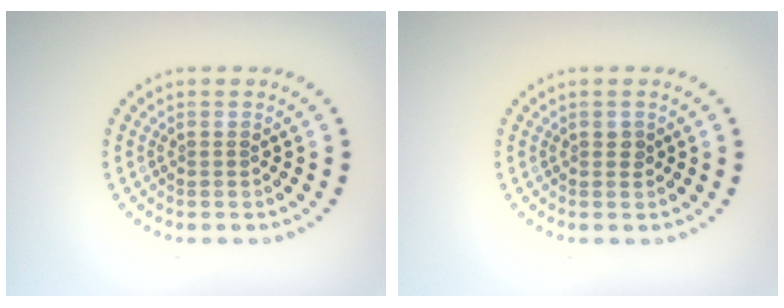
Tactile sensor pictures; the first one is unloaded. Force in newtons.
{"total": 0.8, "press": 0.8, "slide": 0.3}